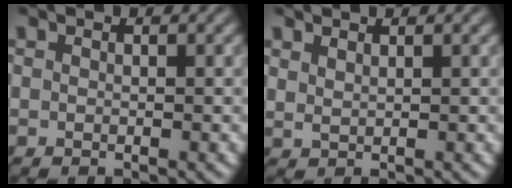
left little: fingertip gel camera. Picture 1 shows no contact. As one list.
[{"total": 0.9, "force": [0.8, 0.2, 0.4], "torque": [-0.011, 0.001, 0.018]}]